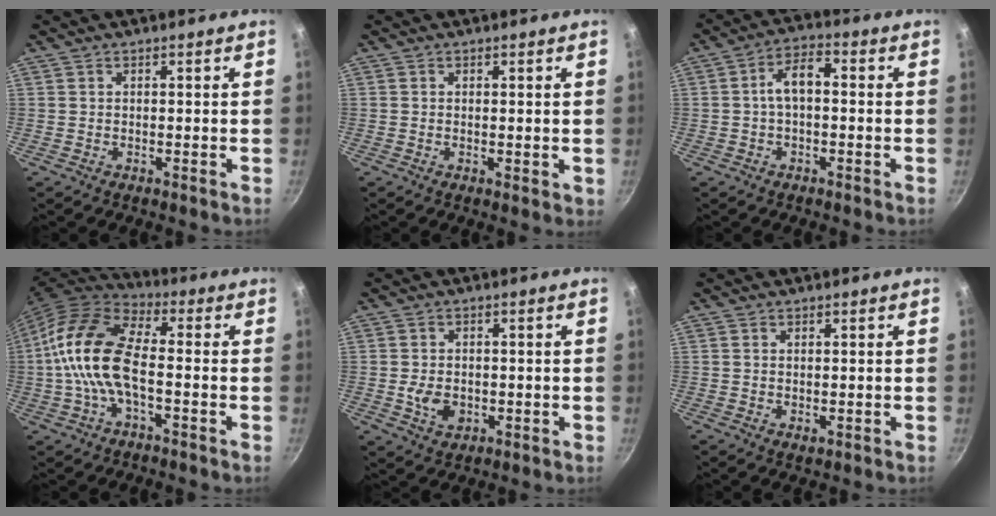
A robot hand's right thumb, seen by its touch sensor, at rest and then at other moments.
{"total": 1.3, "force": [0.2, 0.5, 1.2], "torque": [-0.015, -0.003, 0.001]}
{"total": 6.0, "force": [-0.3, 3.2, 5.0], "torque": [-0.082, 0.030, -0.010]}
{"total": 15.5, "force": [-1.6, 7.6, 13.4], "torque": [-0.254, 0.035, -0.049]}
{"total": 5.3, "force": [-0.8, 3.9, 3.5], "torque": [-0.055, 0.001, -0.008]}
{"total": 1.1, "force": [0.2, 0.7, 0.8], "torque": [-0.013, -0.002, 0.003]}